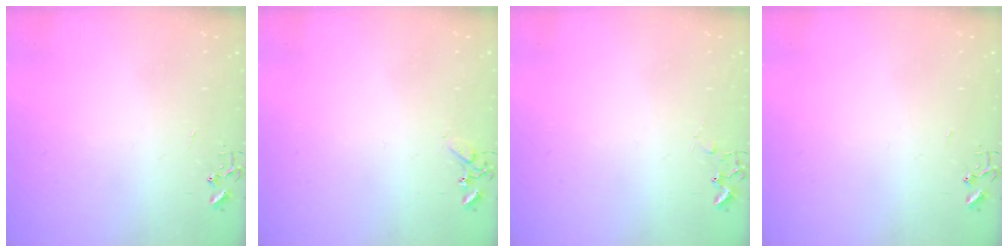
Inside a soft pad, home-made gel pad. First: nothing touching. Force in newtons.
{"total": 4.7, "press": 4.6, "slide": 0.6}
{"total": 5.4, "press": 5.3, "slide": 0.8}
{"total": 0.0}